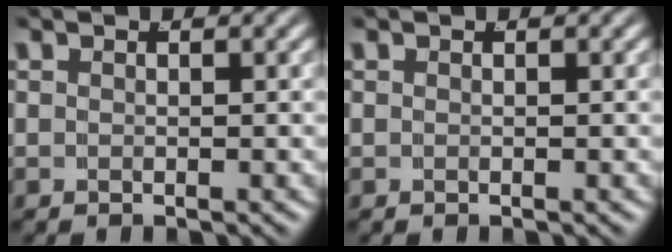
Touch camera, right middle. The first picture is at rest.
{"total": 0.0}